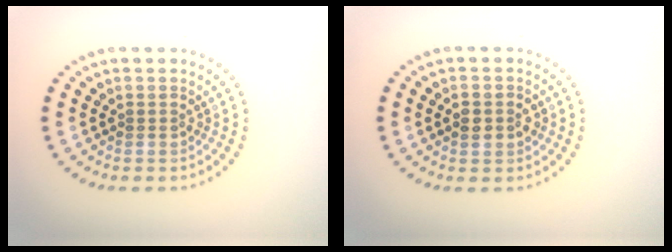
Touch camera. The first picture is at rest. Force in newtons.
{"total": 2.7, "press": 2.7, "slide": 0.2}